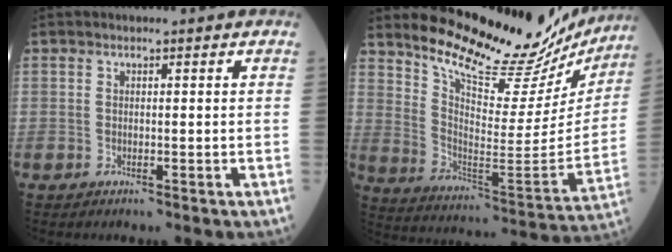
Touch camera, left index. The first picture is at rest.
{"total": 24.1, "force": [22.1, 5.2, 8.0], "torque": [-0.121, -0.078, 0.304]}